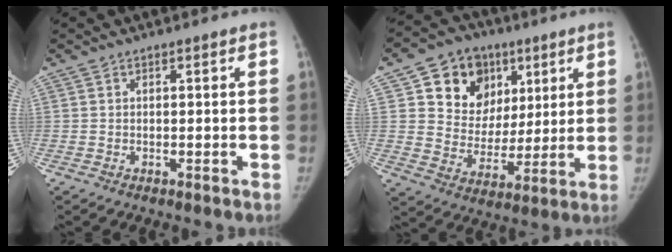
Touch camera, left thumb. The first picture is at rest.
{"total": 16.4, "force": [6.9, 13.4, 6.6], "torque": [-0.059, -0.012, 0.120]}